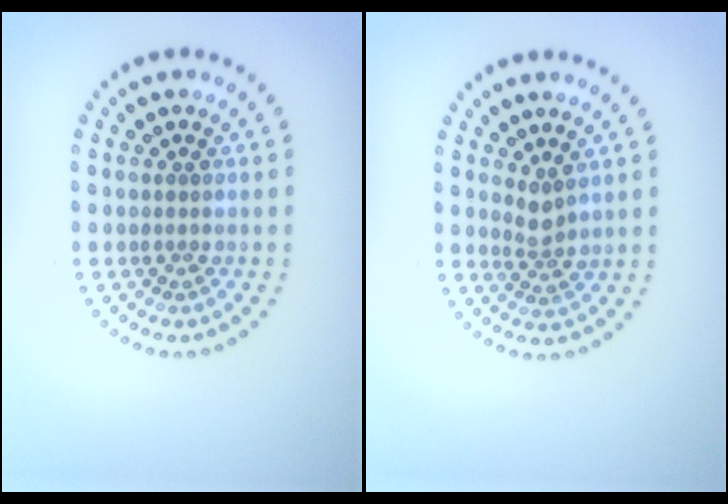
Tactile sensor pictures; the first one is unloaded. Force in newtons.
{"total": 1.8, "press": 1.3, "slide": 1.3}